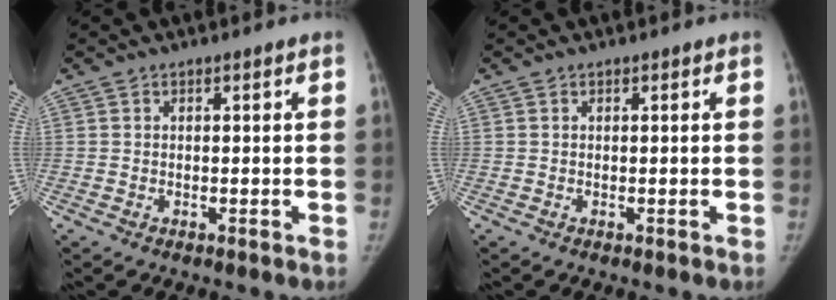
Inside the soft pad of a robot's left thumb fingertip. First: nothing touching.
{"total": 0.0}